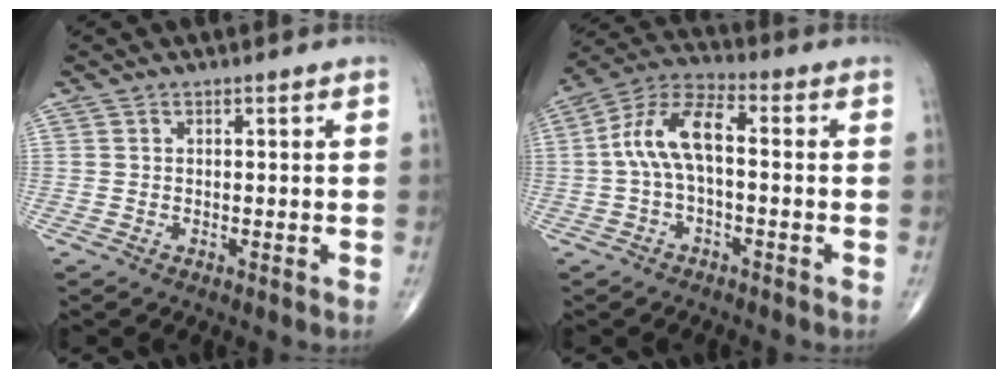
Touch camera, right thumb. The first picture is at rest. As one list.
[{"total": 10.3, "force": [-0.2, 4.8, 9.1], "torque": [-0.183, 0.040, -0.012]}]